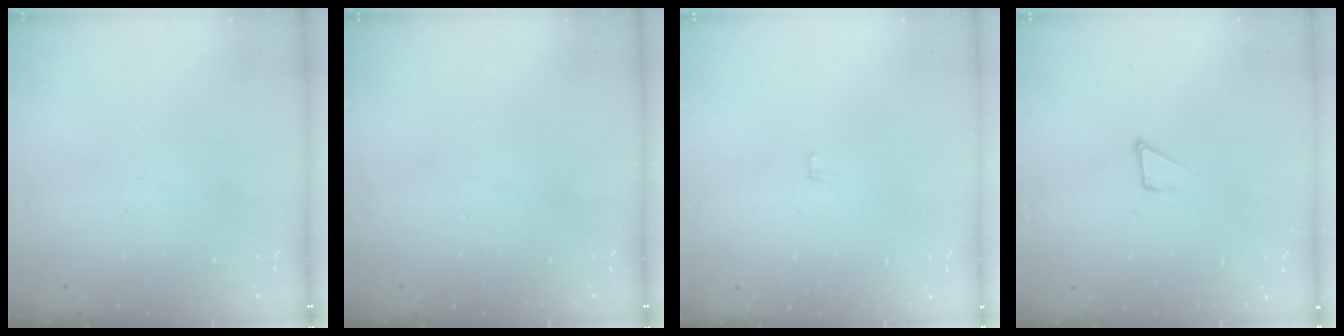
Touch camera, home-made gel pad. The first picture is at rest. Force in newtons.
{"total": 0.0}
{"total": 3.4, "press": 3.4, "slide": 0.3}
{"total": 2.3, "press": 2.3, "slide": 0.1}